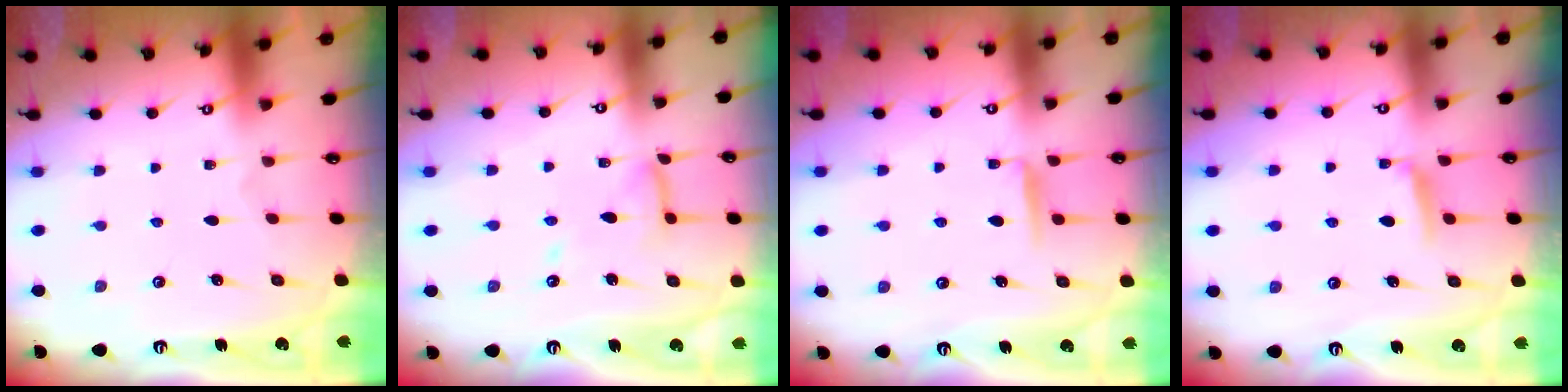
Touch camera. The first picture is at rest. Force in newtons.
{"total": 11.1, "press": 11.1, "slide": 0.9}
{"total": 6.6, "press": 6.6, "slide": 0.7}
{"total": 4.8, "press": 4.7, "slide": 0.6}